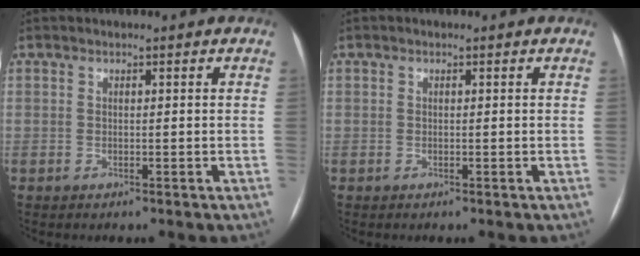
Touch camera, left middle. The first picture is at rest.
{"total": 0.0}